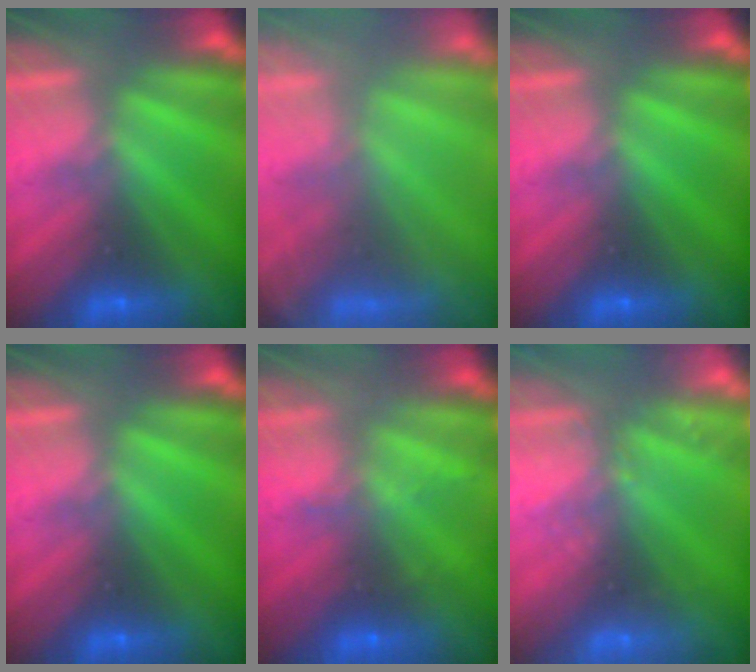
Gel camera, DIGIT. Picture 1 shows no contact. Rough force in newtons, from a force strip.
{"total": 6.9}
{"total": 0.0}
{"total": 0.0}
{"total": 2.1}
{"total": 2.4}